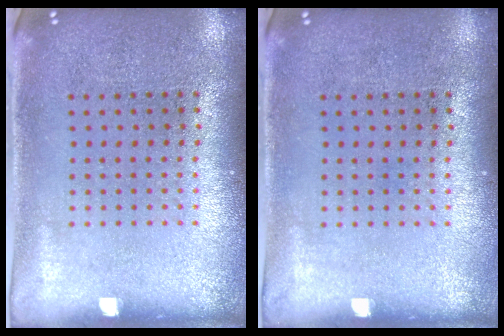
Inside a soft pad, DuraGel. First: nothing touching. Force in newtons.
{"total": 0.0}